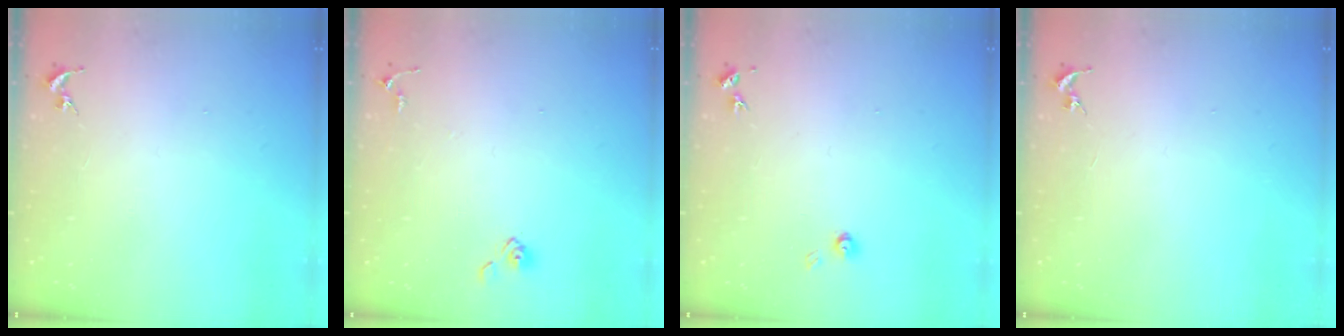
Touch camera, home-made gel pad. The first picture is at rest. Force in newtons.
{"total": 5.3, "press": 5.3, "slide": 0.6}
{"total": 3.8, "press": 3.8, "slide": 0.5}
{"total": 0.0}